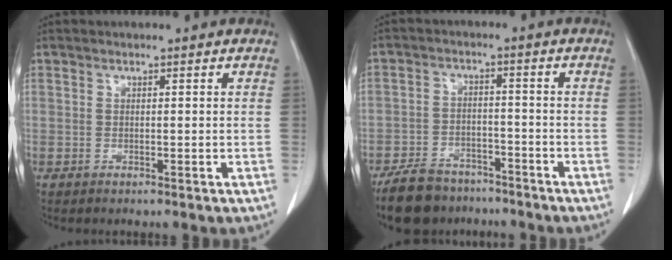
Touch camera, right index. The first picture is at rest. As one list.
[{"total": 10.2, "force": [-8.3, 5.1, 3.1], "torque": [-0.057, -0.004, -0.134]}]